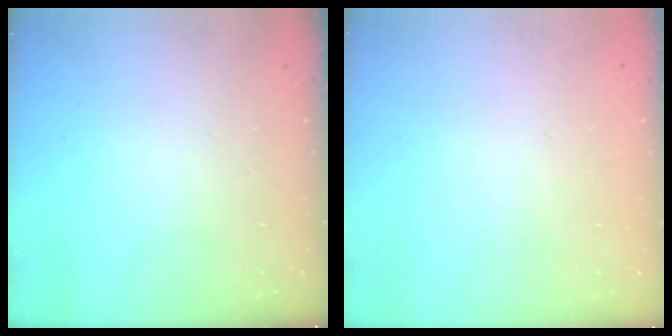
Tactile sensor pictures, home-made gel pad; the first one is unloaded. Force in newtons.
{"total": 2.0, "press": 2.0, "slide": 0.1}